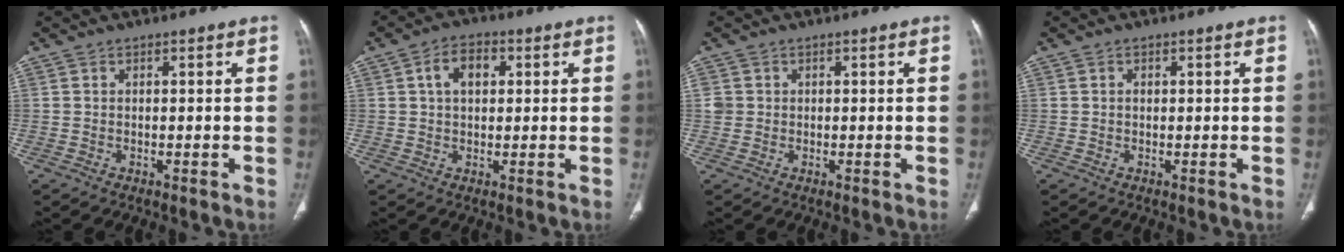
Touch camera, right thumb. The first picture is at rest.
{"total": 6.0, "force": [1.6, 3.9, 4.3], "torque": [-0.063, 0.009, 0.023]}
{"total": 1.9, "force": [0.2, 1.8, 0.6], "torque": [-0.001, 0.004, 0.009]}
{"total": 0.7, "force": [0.1, 0.5, 0.4], "torque": [-0.009, 0.002, 0.003]}